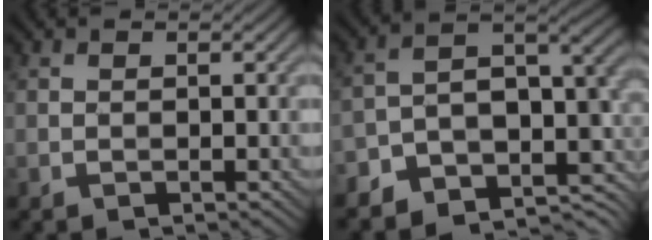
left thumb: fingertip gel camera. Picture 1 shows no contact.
{"total": 8.5, "force": [-5.2, 4.6, 4.9], "torque": [-0.071, -0.014, -0.106]}